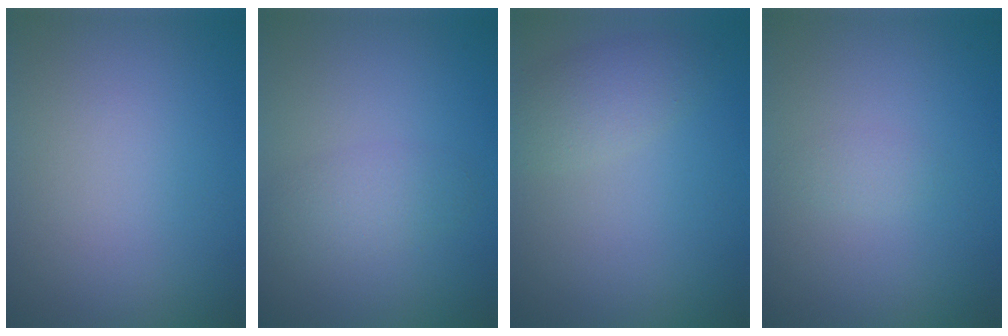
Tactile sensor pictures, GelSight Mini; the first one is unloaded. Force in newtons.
{"total": 2.2, "press": 2.2, "slide": 0.1}
{"total": 2.5, "press": 2.5, "slide": 0.1}
{"total": 0.8, "press": 0.8, "slide": 0.1}